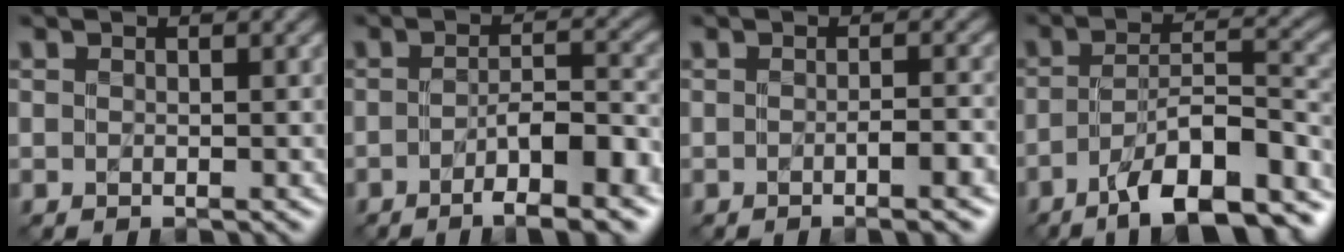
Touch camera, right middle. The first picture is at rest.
{"total": 7.1, "force": [-3.4, 1.7, 6.0], "torque": [-0.084, 0.008, -0.052]}
{"total": 3.2, "force": [-1.1, 0.8, 2.9], "torque": [-0.031, 0.005, -0.013]}
{"total": 12.0, "force": [-8.0, 3.7, 8.2], "torque": [-0.130, 0.012, -0.125]}